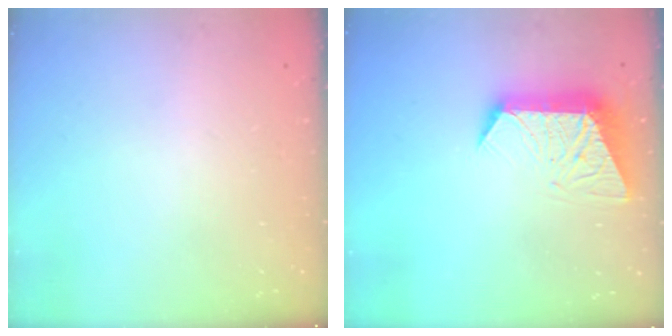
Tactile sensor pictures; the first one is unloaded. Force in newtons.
{"total": 11.4, "press": 11.3, "slide": 0.9}